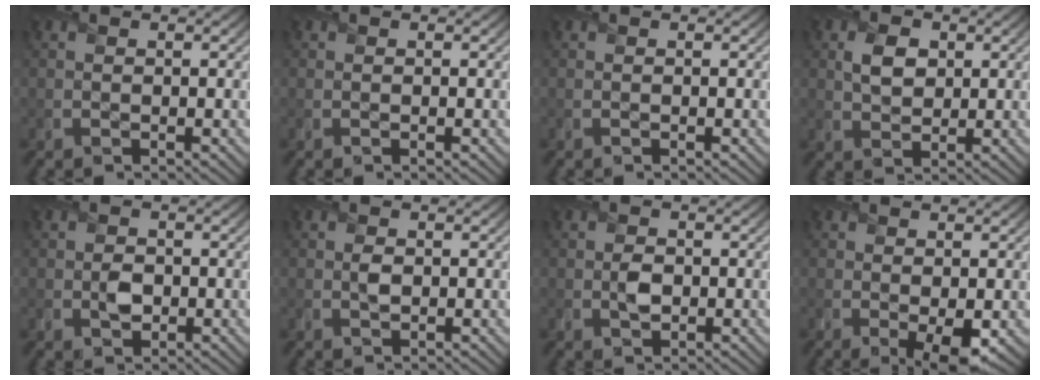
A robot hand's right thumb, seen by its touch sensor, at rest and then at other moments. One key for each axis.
{"total": 0.0}
{"total": 0.0}
{"total": 4.0, "fx": 1.1, "fy": 3.0, "fz": 2.4, "tx": -0.050, "ty": -0.001, "tz": 0.015}
{"total": 2.5, "fx": -0.4, "fy": 2.1, "fz": 1.4, "tx": -0.027, "ty": -0.008, "tz": -0.011}
{"total": 1.5, "fx": 0.1, "fy": 1.1, "fz": 1.0, "tx": -0.020, "ty": -0.003, "tz": -0.001}
{"total": 2.3, "fx": -0.2, "fy": 1.8, "fz": 1.4, "tx": -0.029, "ty": -0.006, "tz": -0.007}
{"total": 3.3, "fx": -0.6, "fy": 1.5, "fz": 2.9, "tx": -0.051, "ty": -0.014, "tz": -0.008}